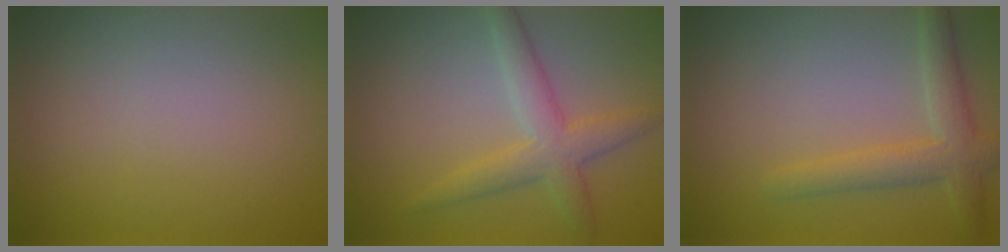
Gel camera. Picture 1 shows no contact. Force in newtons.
{"total": 3.8, "press": 3.8, "slide": 0.2}
{"total": 3.5, "press": 3.5, "slide": 0.2}